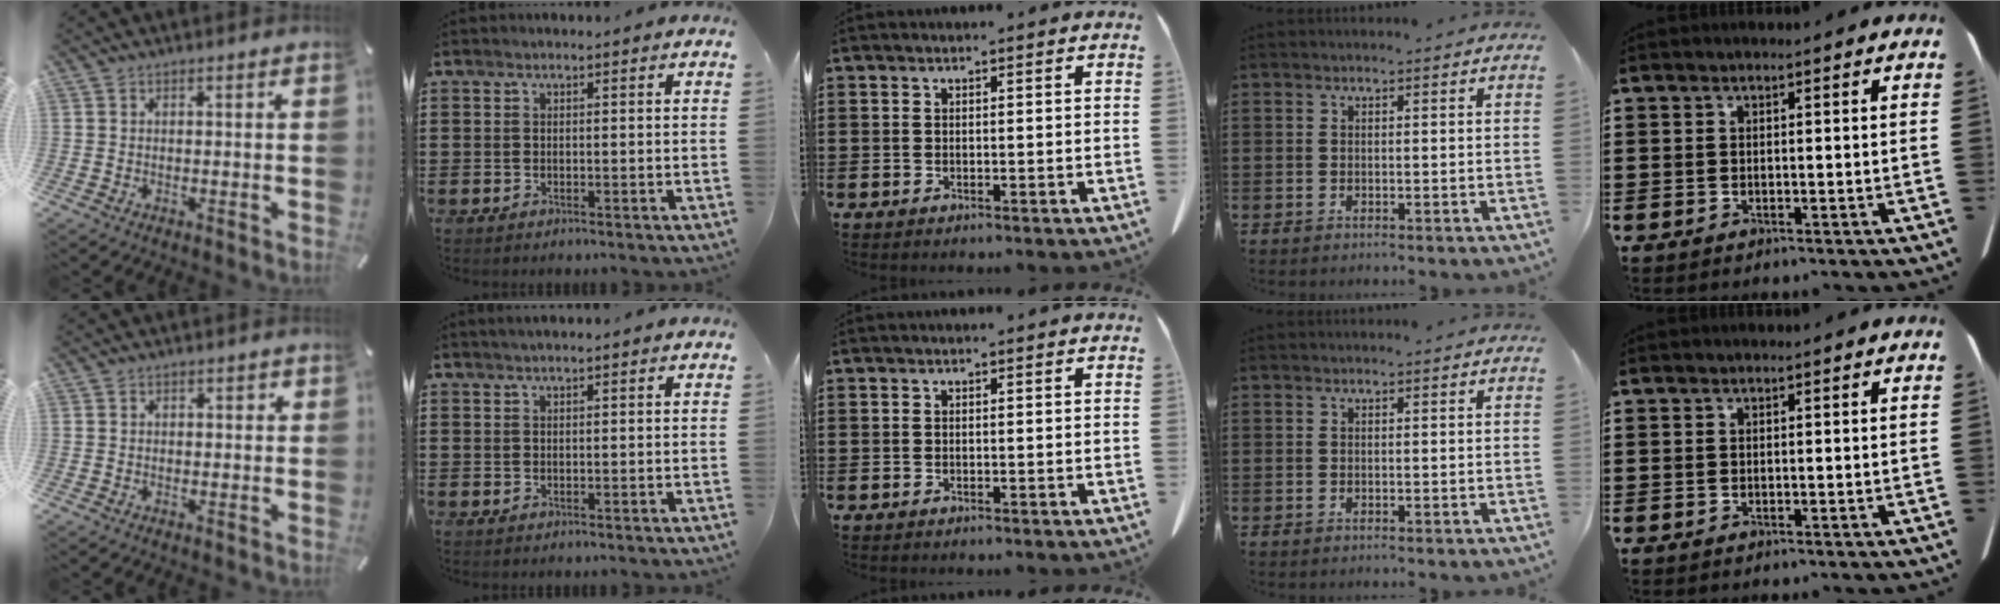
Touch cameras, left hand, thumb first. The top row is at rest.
{"thumb": {"total": 1.0, "force": [-0.2, 0.8, 0.5], "torque": [-0.011, 0.005, -0.005]}, "index": {"total": 0.9, "force": [0.6, 0.0, 0.6], "torque": [-0.010, 0.001, 0.012]}}